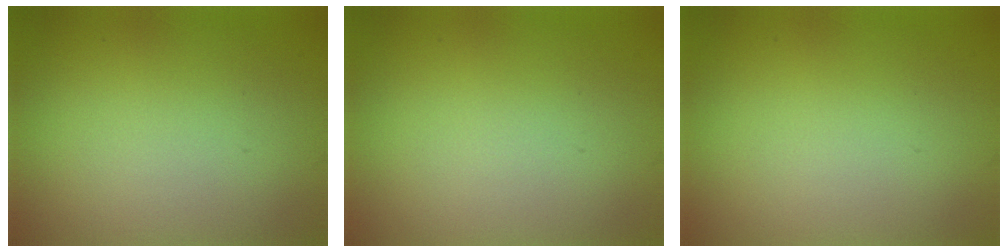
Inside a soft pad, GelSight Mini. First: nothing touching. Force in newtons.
{"total": 0.0}
{"total": 0.0}